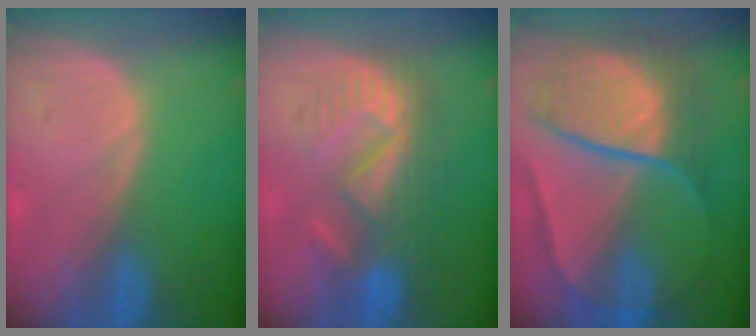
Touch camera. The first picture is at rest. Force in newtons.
{"total": 8.7, "press": 8.2, "slide": 2.8}
{"total": 10.8, "press": 10.8, "slide": 1.1}